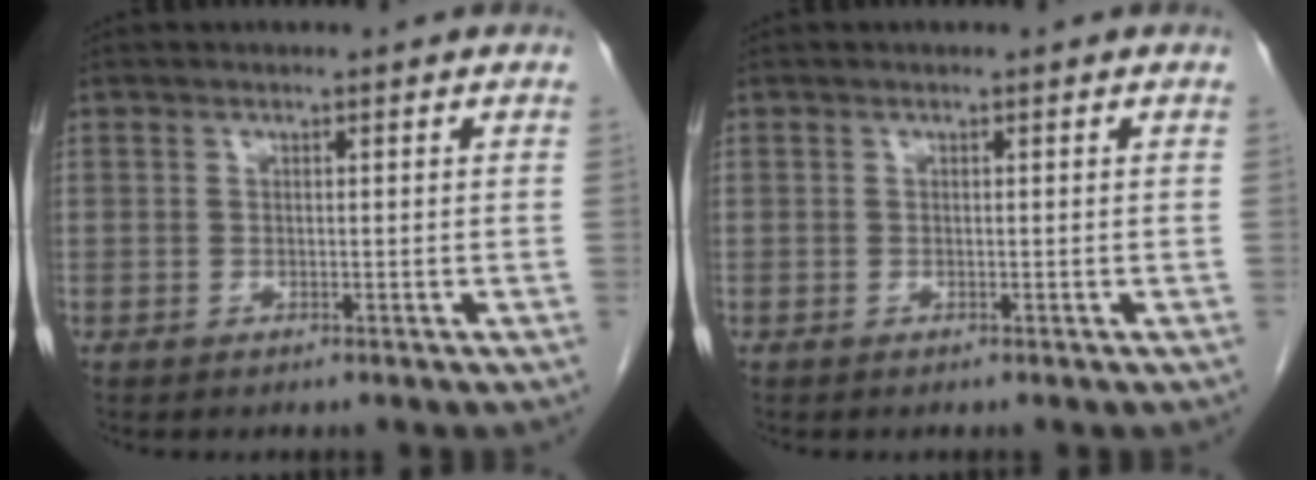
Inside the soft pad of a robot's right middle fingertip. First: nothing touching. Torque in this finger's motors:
{"motor_torque": [0.33, -0.14, 0.11, 0.01]}